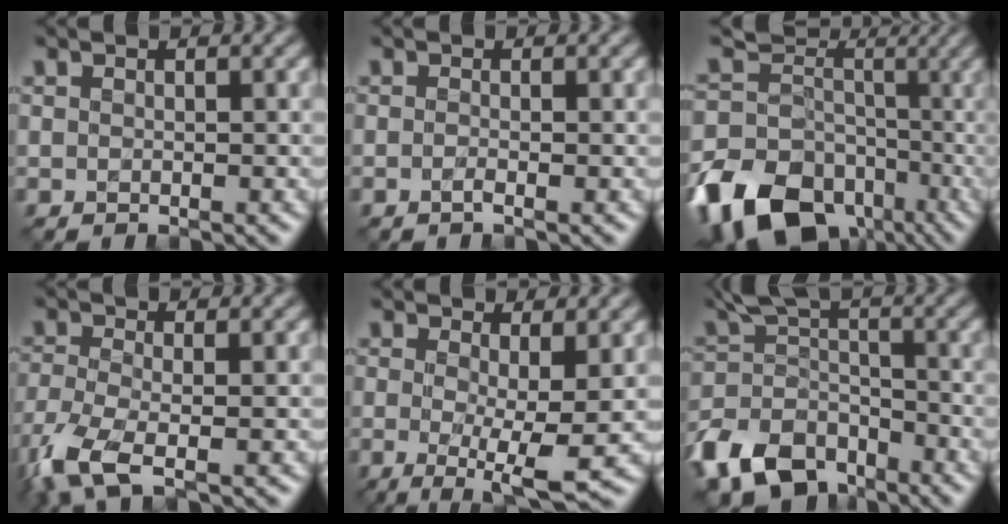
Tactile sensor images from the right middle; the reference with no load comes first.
{"total": 0.8, "force": [-0.4, 0.1, 0.7], "torque": [-0.013, -0.005, -0.008]}
{"total": 17.7, "force": [-7.7, 13.8, 8.0], "torque": [-0.179, -0.035, -0.125]}
{"total": 5.9, "force": [-3.2, 1.9, 4.5], "torque": [-0.114, -0.019, -0.072]}
{"total": 5.4, "force": [-0.4, 1.1, 5.3], "torque": [-0.087, -0.016, -0.006]}
{"total": 8.7, "force": [-6.0, 4.9, 3.9], "torque": [-0.067, -0.008, -0.123]}